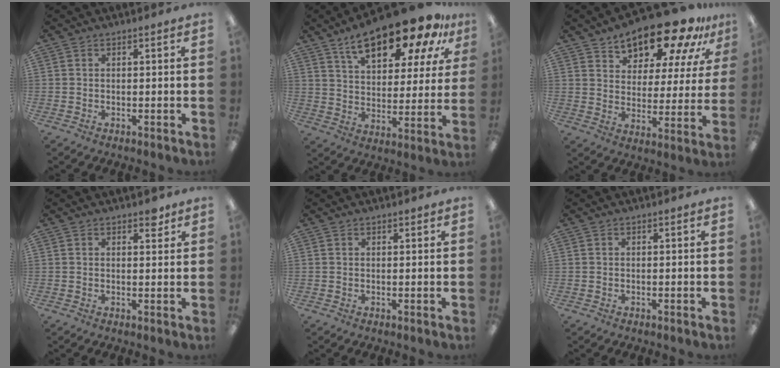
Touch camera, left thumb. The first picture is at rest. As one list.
[{"total": 21.2, "force": [14.7, 8.2, 12.8], "torque": [-0.205, -0.078, 0.247]}, {"total": 17.0, "force": [14.1, 6.4, 7.0], "torque": [-0.116, -0.104, 0.242]}, {"total": 2.6, "force": [1.9, 1.3, 1.2], "torque": [-0.001, -0.007, 0.028]}, {"total": 0.7, "force": [0.6, 0.4, 0.1], "torque": [-0.003, 0.002, 0.011]}, {"total": 0.0}]